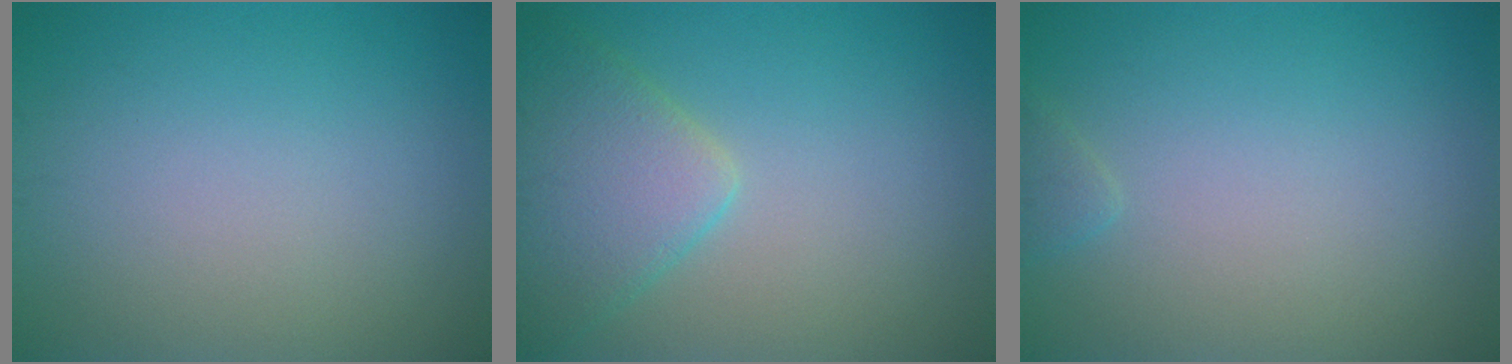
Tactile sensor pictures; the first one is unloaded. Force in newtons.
{"total": 4.9, "press": 4.9, "slide": 0.3}
{"total": 0.8, "press": 0.8, "slide": 0.1}